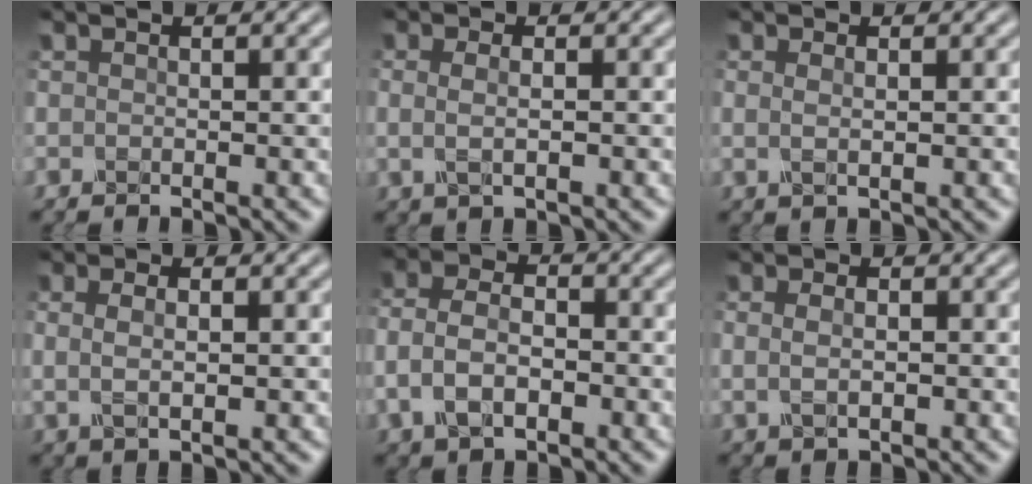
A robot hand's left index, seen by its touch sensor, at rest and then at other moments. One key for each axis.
{"total": 2.2, "fx": 0.4, "fy": 1.1, "fz": 1.9, "tx": -0.026, "ty": -0.003, "tz": -0.002}
{"total": 1.0, "fx": 0.4, "fy": 0.3, "fz": 0.9, "tx": -0.013, "ty": -0.002, "tz": 0.004}
{"total": 2.6, "fx": 0.5, "fy": 1.2, "fz": 2.3, "tx": -0.046, "ty": 0.001, "tz": 0.005}
{"total": 5.1, "fx": -1.4, "fy": 3.4, "fz": 3.5, "tx": -0.074, "ty": 0.009, "tz": -0.034}
{"total": 2.9, "fx": 0.4, "fy": 1.9, "fz": 2.1, "tx": -0.023, "ty": 0.008, "tz": -0.002}